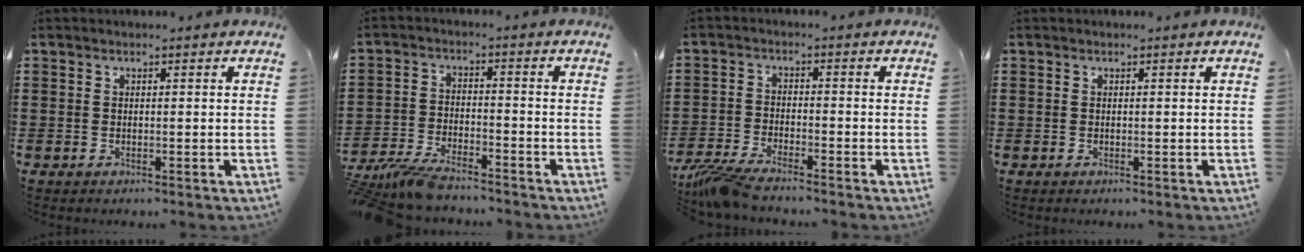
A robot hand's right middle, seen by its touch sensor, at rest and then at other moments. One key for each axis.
{"total": 5.8, "fx": -5.5, "fy": 0.6, "fz": 1.7, "tx": -0.054, "ty": -0.006, "tz": -0.113}
{"total": 4.9, "fx": -4.4, "fy": 0.1, "fz": 2.1, "tx": -0.070, "ty": -0.020, "tz": -0.094}
{"total": 0.0}